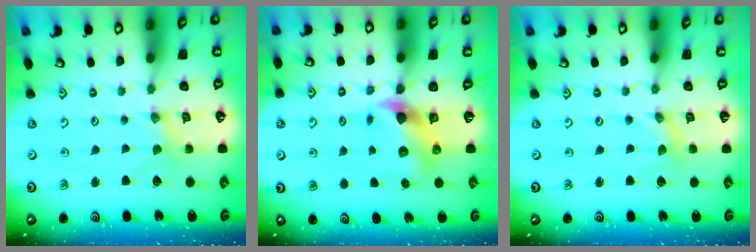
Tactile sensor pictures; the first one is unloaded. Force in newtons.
{"total": 7.4, "press": 7.3, "slide": 1.2}
{"total": 0.0}